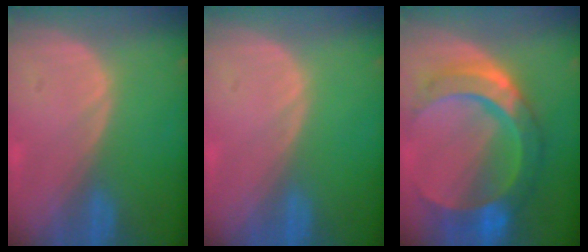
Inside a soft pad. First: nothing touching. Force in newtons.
{"total": 0.0}
{"total": 11.0, "press": 10.9, "slide": 1.1}